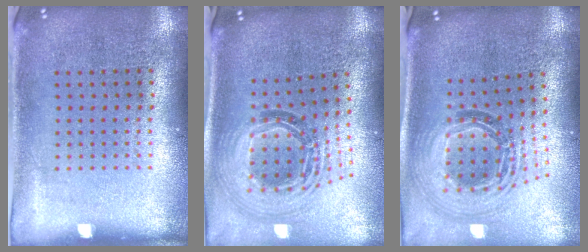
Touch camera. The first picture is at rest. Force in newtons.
{"total": 1.6, "press": 1.4, "slide": 0.8}
{"total": 1.6, "press": 1.4, "slide": 0.8}